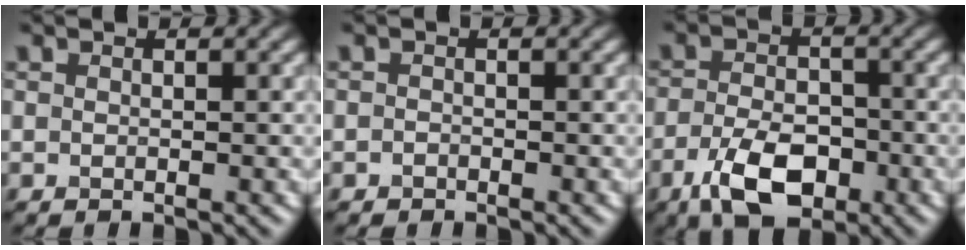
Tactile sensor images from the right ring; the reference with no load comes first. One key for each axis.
{"total": 0.5, "fx": -0.4, "fy": 0.3, "fz": 0.1, "tx": 0.001, "ty": -0.003, "tz": -0.008}
{"total": 6.0, "fx": -3.1, "fy": 3.1, "fz": 4.1, "tx": -0.080, "ty": -0.006, "tz": -0.060}